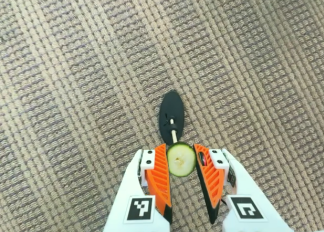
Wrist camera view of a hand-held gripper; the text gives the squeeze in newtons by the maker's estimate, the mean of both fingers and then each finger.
{"total": 8.9, "left": 9.0, "right": 8.8}